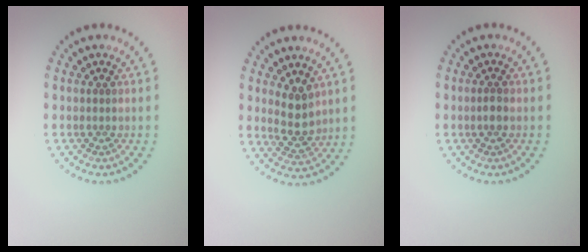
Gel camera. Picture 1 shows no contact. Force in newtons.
{"total": 2.8, "press": 2.7, "slide": 1.0}
{"total": 1.1, "press": 1.0, "slide": 0.4}